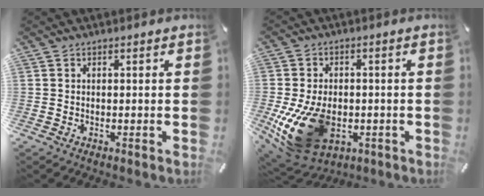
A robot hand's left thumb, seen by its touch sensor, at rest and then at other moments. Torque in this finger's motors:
{"motor_torque": [2.38, 2.63, 1.67, 0.27, 0.60]}